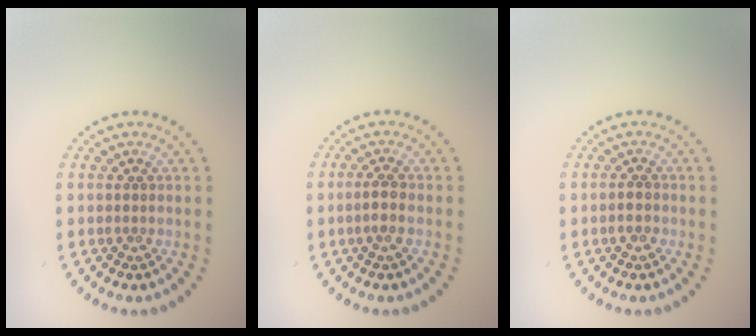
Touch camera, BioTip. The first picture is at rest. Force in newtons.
{"total": 1.5, "press": 1.3, "slide": 0.8}
{"total": 1.1, "press": 1.0, "slide": 0.4}